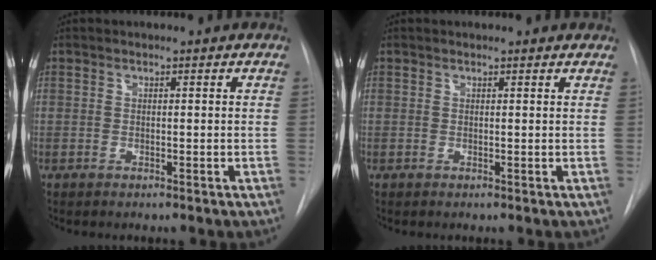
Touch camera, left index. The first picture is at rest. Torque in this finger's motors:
{"motor_torque": [0.20, -0.26, -0.49, 0.00]}